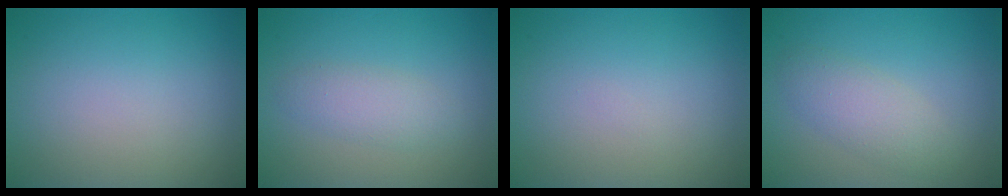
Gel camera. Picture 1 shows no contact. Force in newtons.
{"total": 2.3, "press": 2.3, "slide": 0.1}
{"total": 0.0}
{"total": 2.8, "press": 2.8, "slide": 0.1}